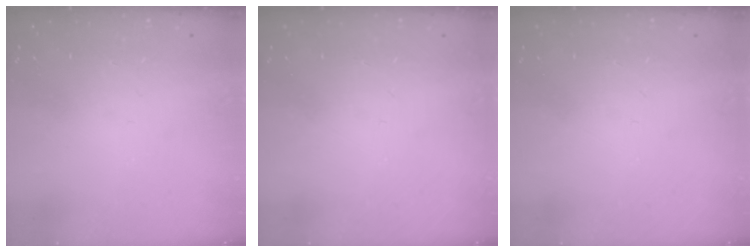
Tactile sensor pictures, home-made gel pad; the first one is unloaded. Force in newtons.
{"total": 0.0}
{"total": 0.0}